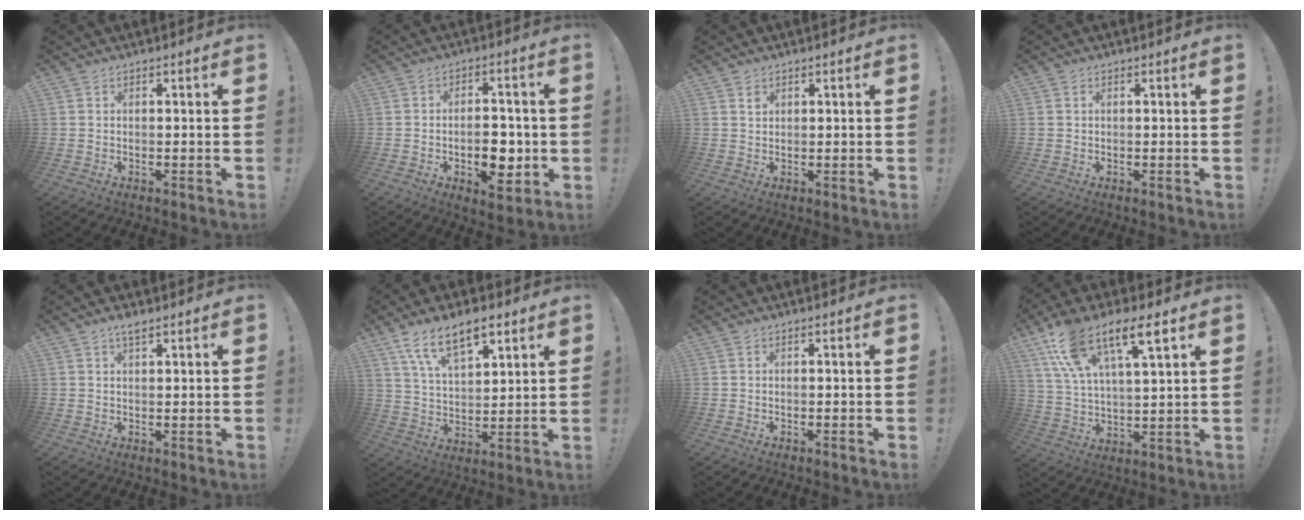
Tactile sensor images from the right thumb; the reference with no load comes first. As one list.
[{"total": 10.0, "force": [-2.6, 6.0, 7.6], "torque": [-0.109, 0.014, -0.039]}, {"total": 1.4, "force": [0.9, 1.0, 0.4], "torque": [0.006, -0.005, 0.014]}, {"total": 0.6, "force": [0.3, 0.5, 0.2], "torque": [-0.010, 0.006, 0.007]}, {"total": 2.7, "force": [2.0, 0.6, 1.7], "torque": [-0.025, -0.007, 0.033]}, {"total": 13.4, "force": [8.4, 6.2, 8.5], "torque": [-0.142, -0.035, 0.152]}, {"total": 0.0}, {"total": 15.4, "force": [9.3, 5.6, 10.9], "torque": [-0.192, -0.036, 0.160]}]